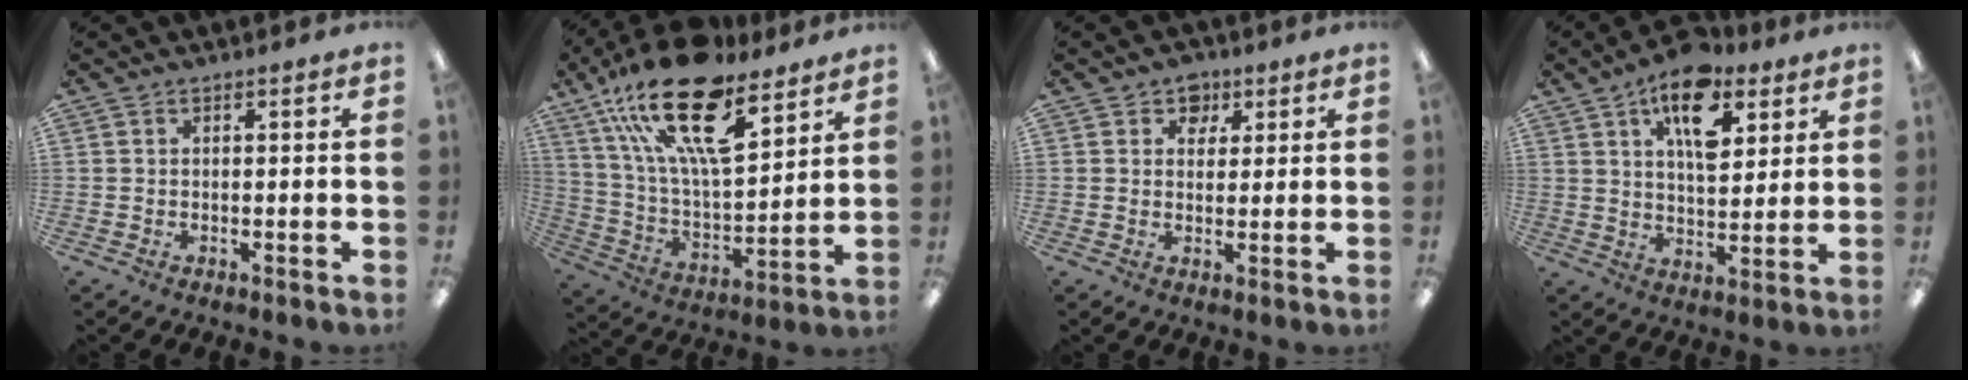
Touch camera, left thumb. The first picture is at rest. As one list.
[{"total": 24.8, "force": [15.5, 9.8, 16.7], "torque": [-0.289, -0.082, 0.270]}, {"total": 4.5, "force": [2.7, 3.5, 1.0], "torque": [-0.001, -0.012, 0.044]}, {"total": 14.6, "force": [8.2, 7.4, 9.5], "torque": [-0.136, -0.027, 0.138]}]